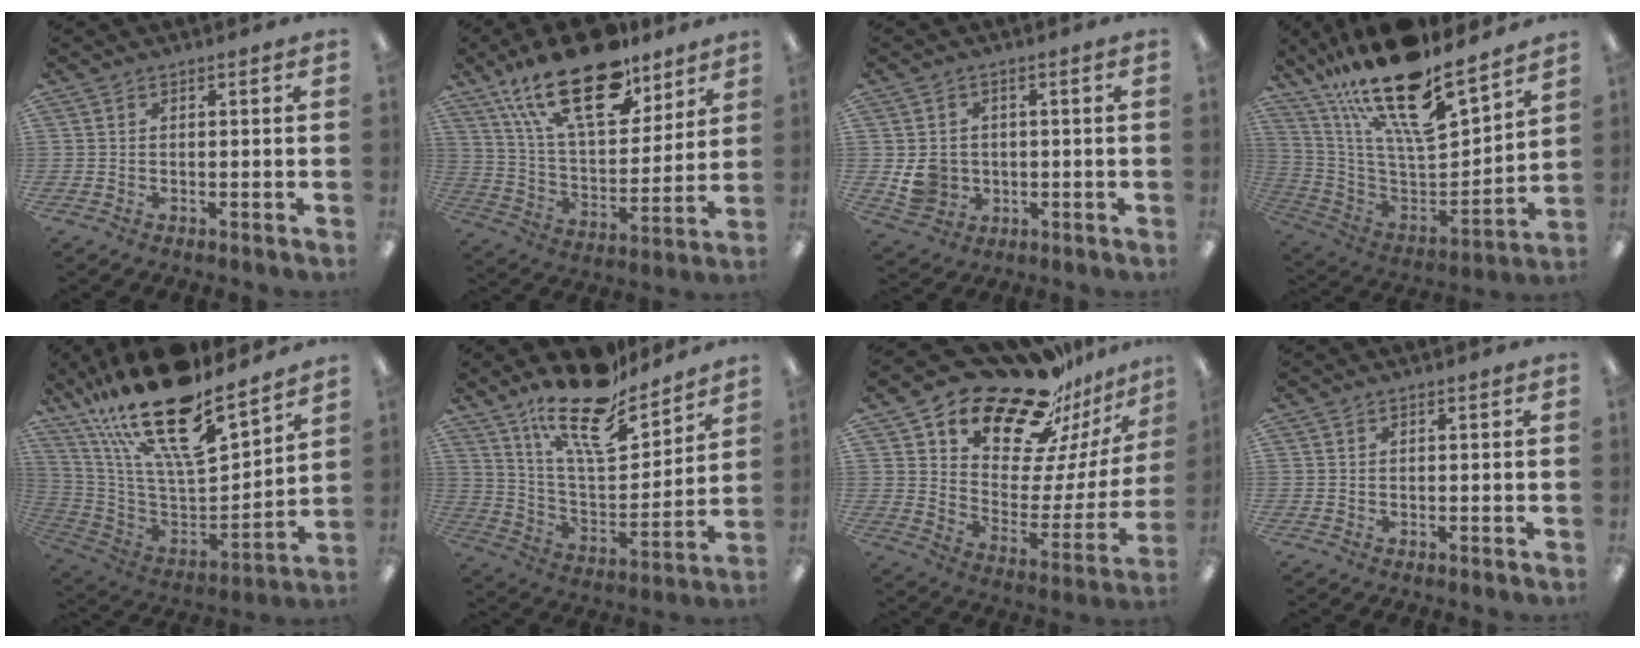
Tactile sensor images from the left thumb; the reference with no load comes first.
{"total": 24.5, "force": [15.9, 10.8, 15.2], "torque": [-0.267, -0.080, 0.274]}
{"total": 6.5, "force": [0.0, 6.1, 2.2], "torque": [-0.047, 0.009, 0.006]}
{"total": 22.7, "force": [17.3, 6.1, 13.3], "torque": [-0.242, -0.124, 0.296]}
{"total": 24.4, "force": [17.8, 7.7, 14.9], "torque": [-0.268, -0.125, 0.306]}
{"total": 19.4, "force": [14.6, 6.7, 10.9], "torque": [-0.185, -0.096, 0.250]}
{"total": 22.3, "force": [18.6, 9.6, 7.9], "torque": [-0.123, -0.135, 0.322]}
{"total": 0.0}